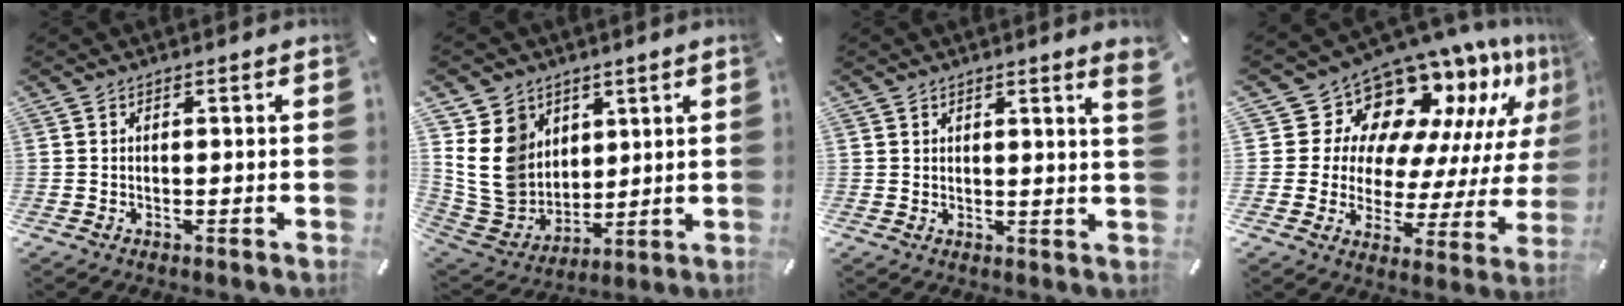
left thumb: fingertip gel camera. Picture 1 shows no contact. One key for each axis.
{"total": 13.3, "fx": 4.4, "fy": 11.5, "fz": 5.2, "tx": -0.130, "ty": -0.026, "tz": 0.091}
{"total": 3.2, "fx": 1.9, "fy": 0.2, "fz": 2.5, "tx": -0.036, "ty": -0.008, "tz": 0.031}
{"total": 14.8, "fx": 11.6, "fy": 8.0, "fz": 4.4, "tx": -0.077, "ty": -0.129, "tz": 0.197}